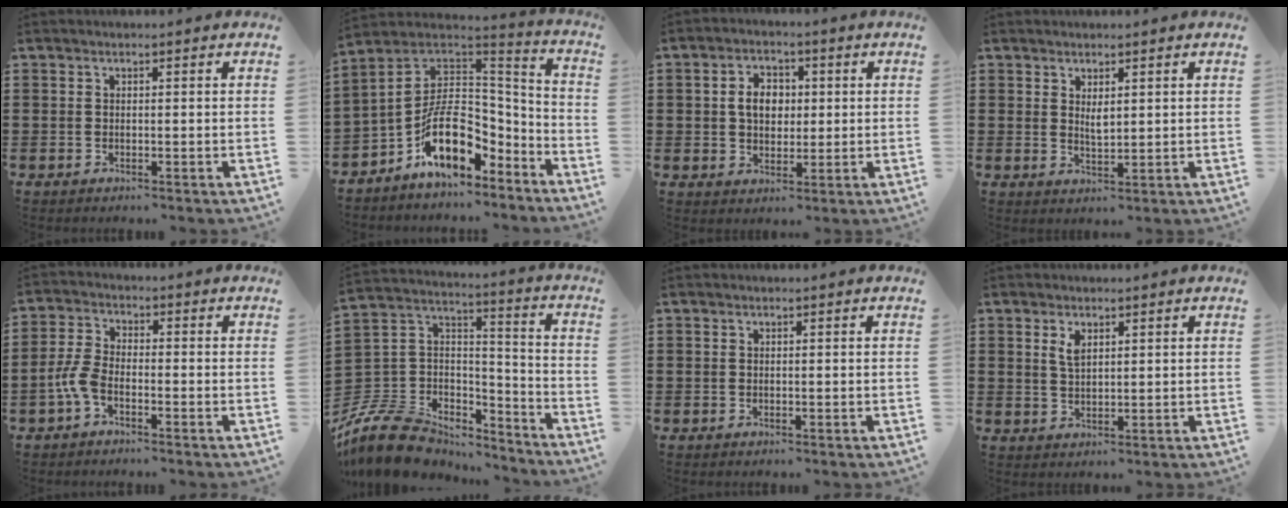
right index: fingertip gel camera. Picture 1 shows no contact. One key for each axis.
{"total": 12.2, "fx": -5.6, "fy": 6.5, "fz": 8.7, "tx": -0.166, "ty": -0.002, "tz": -0.110}
{"total": 4.9, "fx": 0.4, "fy": 3.7, "fz": 3.2, "tx": -0.065, "ty": 0.011, "tz": 0.002}
{"total": 2.0, "fx": 1.0, "fy": 0.6, "fz": 1.6, "tx": -0.023, "ty": -0.004, "tz": 0.017}
{"total": 4.3, "fx": -2.4, "fy": 1.6, "fz": 3.1, "tx": -0.091, "ty": -0.007, "tz": -0.052}
{"total": 11.4, "fx": -9.1, "fy": 6.0, "fz": 3.4, "tx": -0.104, "ty": 0.018, "tz": -0.180}
{"total": 0.0}
{"total": 2.6, "fx": 1.5, "fy": 1.2, "fz": 1.8, "tx": -0.040, "ty": 0.004, "tz": 0.027}